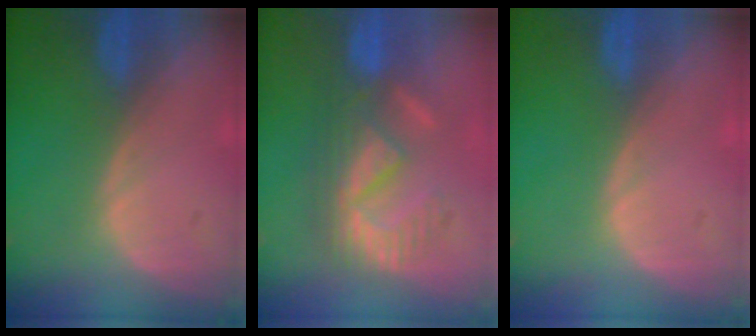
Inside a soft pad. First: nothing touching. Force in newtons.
{"total": 8.2, "press": 7.9, "slide": 2.4}
{"total": 0.0}